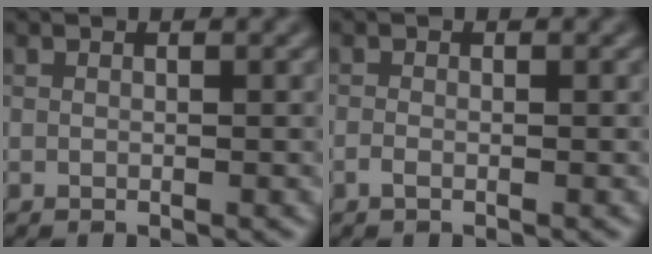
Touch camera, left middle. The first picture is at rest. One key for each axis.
{"total": 0.6, "fx": -0.3, "fy": 0.3, "fz": 0.5, "tx": -0.012, "ty": -0.002, "tz": -0.009}